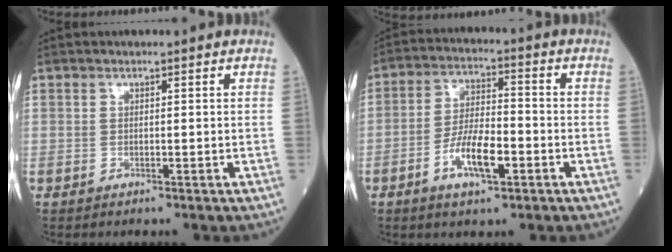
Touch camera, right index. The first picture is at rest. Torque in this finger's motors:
{"motor_torque": [0.40, -0.05, 0.20, 0.12]}